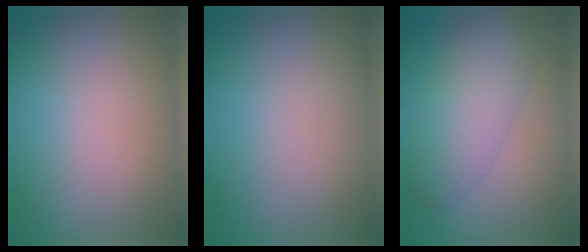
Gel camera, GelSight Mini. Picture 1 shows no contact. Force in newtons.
{"total": 0.0}
{"total": 4.9, "press": 4.9, "slide": 0.1}